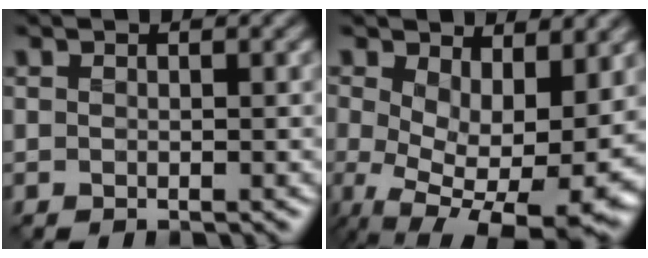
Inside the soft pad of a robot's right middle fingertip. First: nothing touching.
{"total": 11.2, "force": [-0.5, 5.9, 9.6], "torque": [-0.138, -0.035, 0.019]}